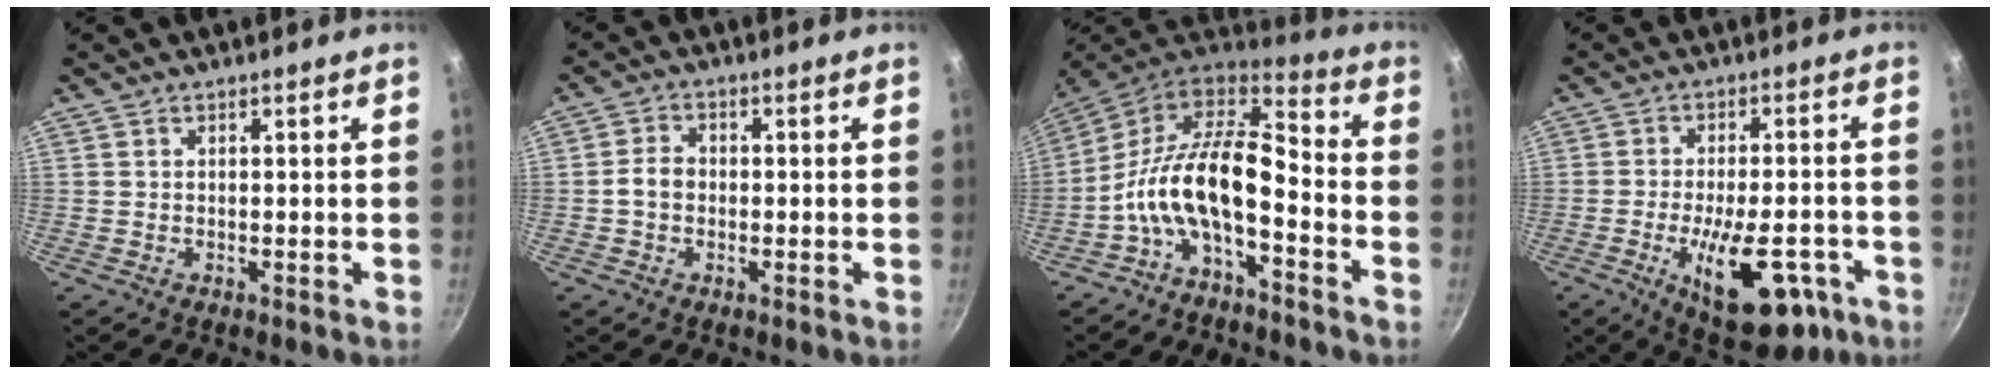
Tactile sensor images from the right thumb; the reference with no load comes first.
{"total": 3.5, "force": [-0.6, 2.6, 2.2], "torque": [-0.038, 0.013, -0.016]}
{"total": 14.3, "force": [-5.2, 5.7, 12.0], "torque": [-0.212, 0.092, -0.104]}
{"total": 15.4, "force": [-6.2, 6.5, 12.4], "torque": [-0.182, 0.015, -0.080]}